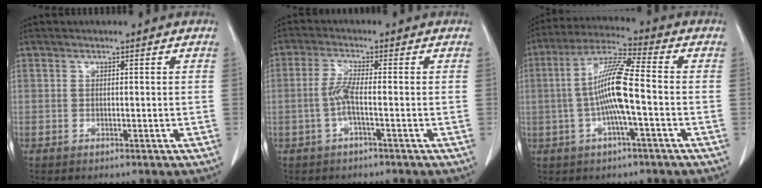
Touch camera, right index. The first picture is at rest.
{"total": 3.4, "force": [-0.9, 0.0, 3.2], "torque": [-0.072, 0.002, -0.022]}
{"total": 10.0, "force": [-1.2, 0.5, 9.9], "torque": [-0.196, 0.014, -0.029]}